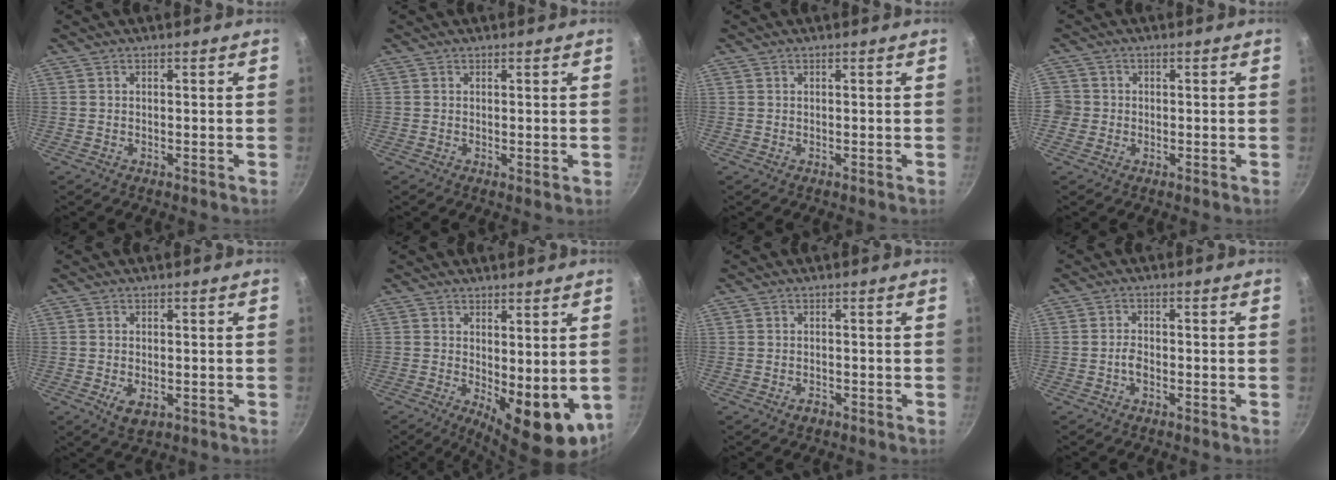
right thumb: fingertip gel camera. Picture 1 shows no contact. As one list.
[{"total": 0.7, "force": [0.3, 0.3, 0.5], "torque": [-0.006, -0.008, 0.002]}, {"total": 0.0}, {"total": 3.6, "force": [-0.8, 3.4, 0.7], "torque": [0.002, 0.012, -0.017]}, {"total": 4.0, "force": [-1.1, 2.4, 3.0], "torque": [-0.046, -0.008, -0.013]}, {"total": 11.4, "force": [-0.2, 4.9, 10.2], "torque": [-0.111, -0.016, 0.011]}, {"total": 1.5, "force": [-0.9, 1.0, 0.7], "torque": [-0.007, 0.008, -0.014]}, {"total": 2.0, "force": [-0.9, 1.3, 1.3], "torque": [-0.019, 0.014, -0.018]}]